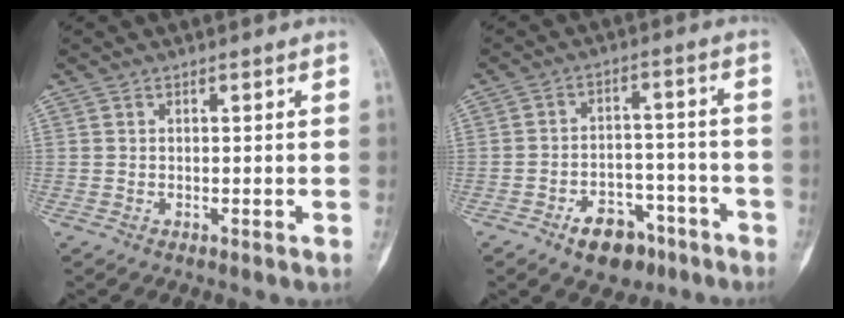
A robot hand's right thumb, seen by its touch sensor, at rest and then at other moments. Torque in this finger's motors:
{"motor_torque": [1.41, 0.58, 0.85, -0.47, 0.17]}